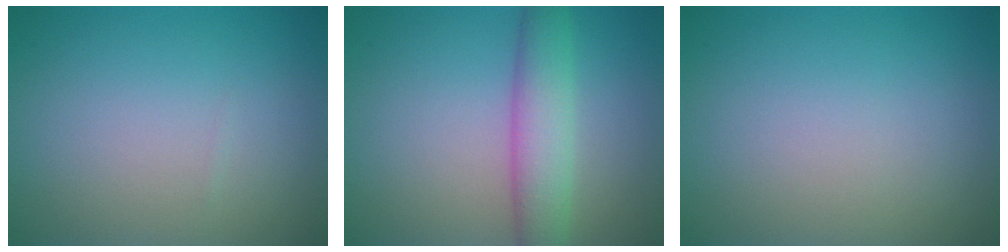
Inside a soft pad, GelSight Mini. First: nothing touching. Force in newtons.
{"total": 4.5, "press": 4.5, "slide": 0.1}
{"total": 0.0}